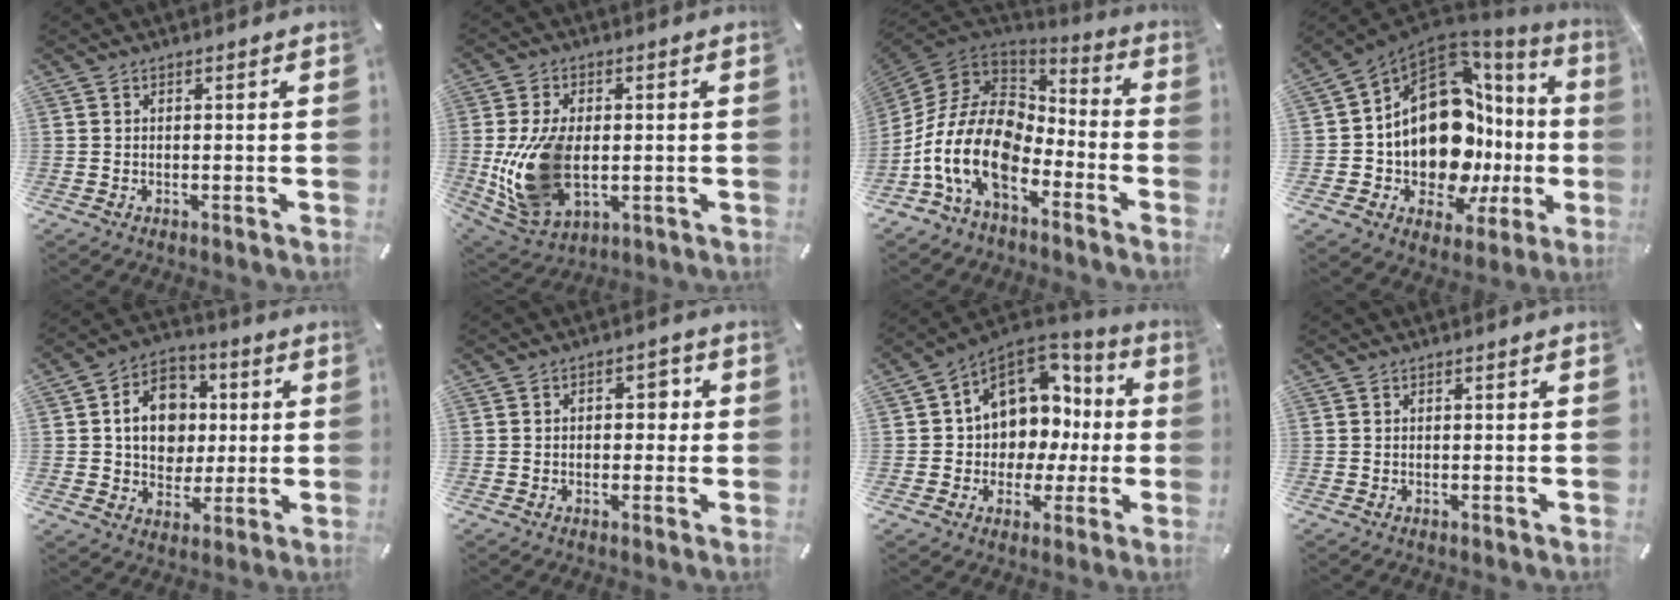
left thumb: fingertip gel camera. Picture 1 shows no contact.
{"total": 15.8, "force": [-1.1, 10.0, 12.1], "torque": [-0.270, -0.015, -0.017]}
{"total": 19.2, "force": [-8.3, 11.4, 13.1], "torque": [-0.307, 0.020, -0.153]}
{"total": 20.7, "force": [-0.5, 13.0, 16.1], "torque": [-0.290, -0.074, 0.015]}
{"total": 12.8, "force": [1.0, 10.9, 6.6], "torque": [-0.102, 0.012, 0.022]}
{"total": 4.1, "force": [0.0, 3.0, 2.8], "torque": [-0.026, 0.000, -0.014]}
{"total": 12.7, "force": [3.5, 10.7, 5.9], "torque": [-0.093, -0.034, 0.070]}
{"total": 0.0}